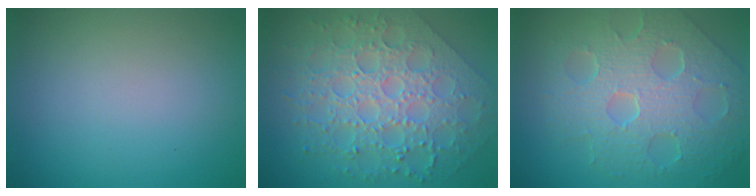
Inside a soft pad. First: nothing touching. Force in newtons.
{"total": 8.4, "press": 6.1, "slide": 5.7}
{"total": 8.8, "press": 6.1, "slide": 6.4}